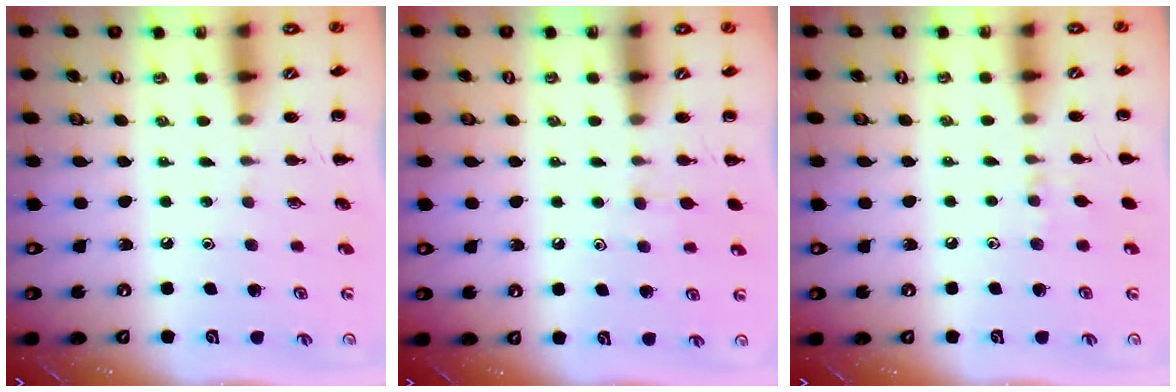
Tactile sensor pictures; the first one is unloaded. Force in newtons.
{"total": 3.7, "press": 3.3, "slide": 1.5}
{"total": 3.8, "press": 3.5, "slide": 1.4}